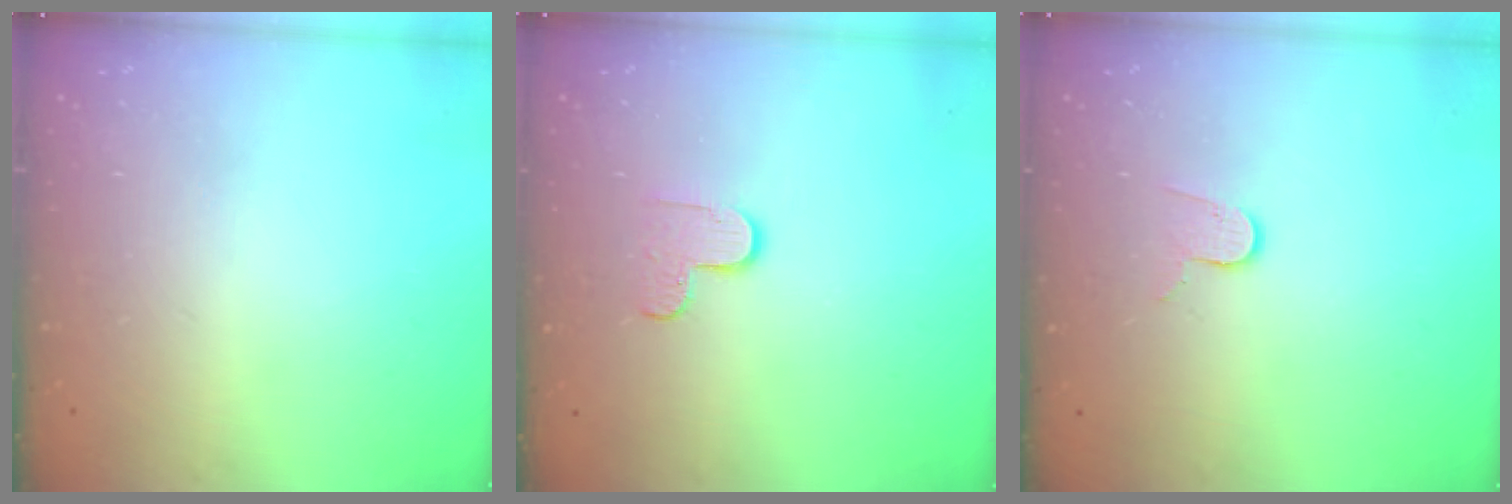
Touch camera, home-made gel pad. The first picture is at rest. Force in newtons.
{"total": 5.1, "press": 5.1, "slide": 0.5}
{"total": 6.0, "press": 6.0, "slide": 0.2}